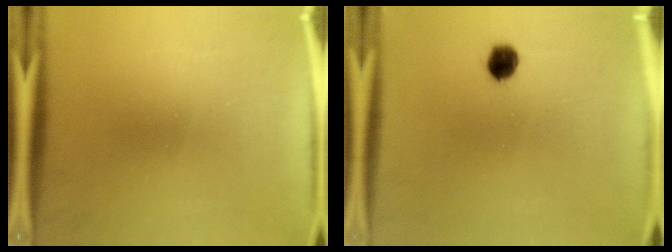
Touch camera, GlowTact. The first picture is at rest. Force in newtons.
{"total": 3.6}